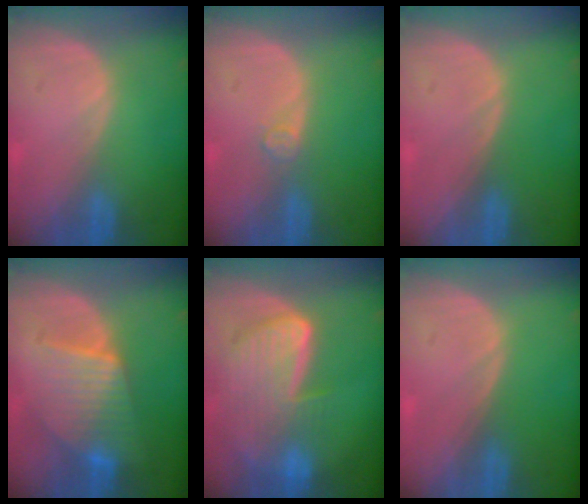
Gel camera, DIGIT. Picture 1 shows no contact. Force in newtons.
{"total": 1.5, "press": 1.5, "slide": 0.2}
{"total": 0.0}
{"total": 7.6, "press": 7.6, "slide": 0.2}
{"total": 9.1, "press": 8.0, "slide": 4.4}
{"total": 0.0}